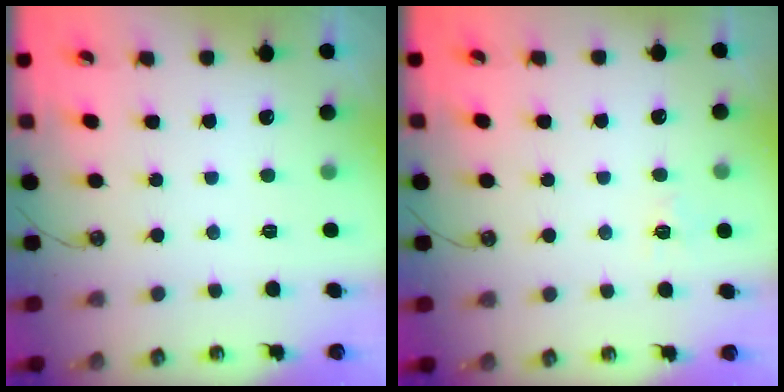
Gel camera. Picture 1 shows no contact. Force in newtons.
{"total": 5.6, "press": 5.5, "slide": 0.6}